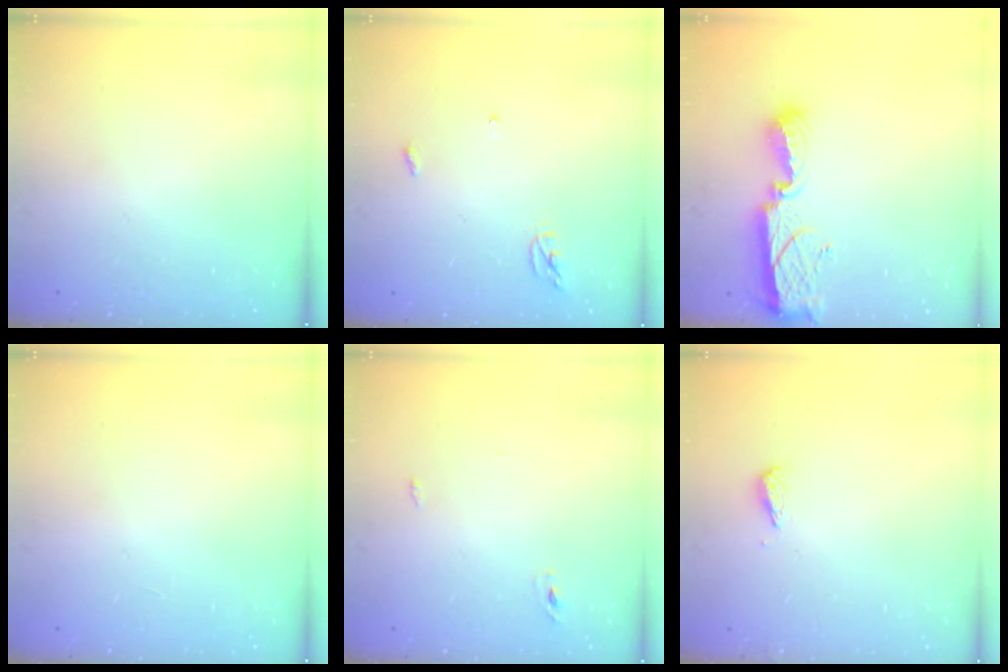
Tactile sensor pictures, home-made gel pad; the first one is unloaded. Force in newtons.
{"total": 3.8, "press": 3.8, "slide": 0.3}
{"total": 9.0, "press": 8.9, "slide": 0.8}
{"total": 0.9, "press": 0.9, "slide": 0.1}
{"total": 2.4, "press": 2.1, "slide": 1.0}
{"total": 3.0, "press": 3.0, "slide": 0.1}